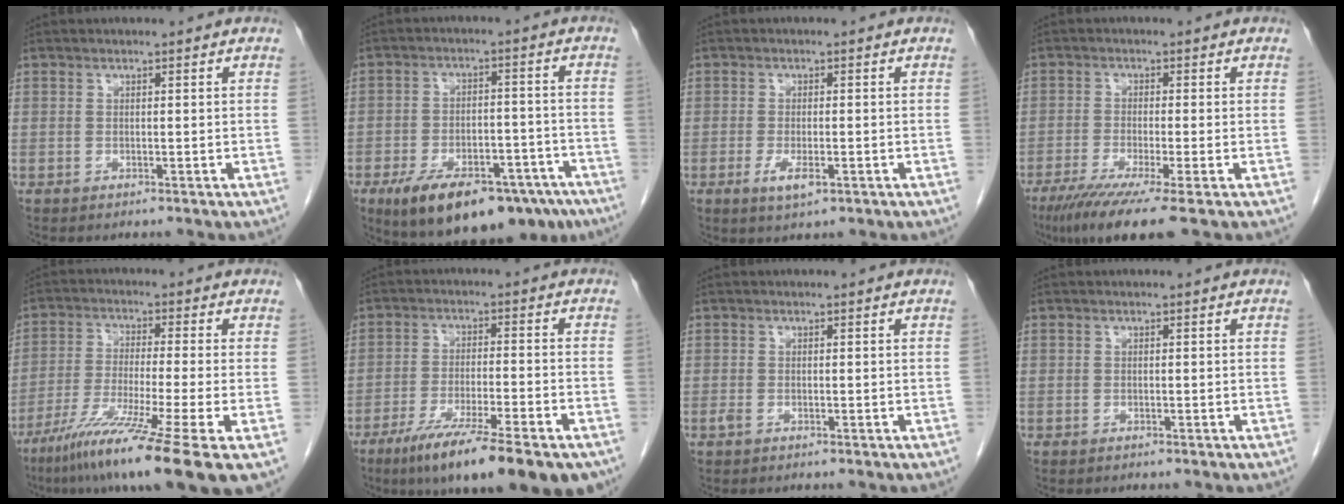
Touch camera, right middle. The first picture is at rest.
{"total": 19.4, "force": [-13.2, 8.1, 11.8], "torque": [-0.156, 0.009, -0.188]}
{"total": 3.4, "force": [-1.4, 0.9, 3.0], "torque": [-0.063, -0.007, -0.019]}
{"total": 8.4, "force": [-5.6, -0.6, 6.3], "torque": [-0.104, -0.026, -0.091]}
{"total": 14.6, "force": [-8.5, -1.3, 11.9], "torque": [-0.209, -0.047, -0.148]}
{"total": 17.3, "force": [-12.2, 2.2, 12.1], "torque": [-0.153, -0.032, -0.191]}
{"total": 0.7, "force": [-0.3, 0.3, 0.5], "torque": [-0.016, -0.002, -0.004]}
{"total": 0.0}